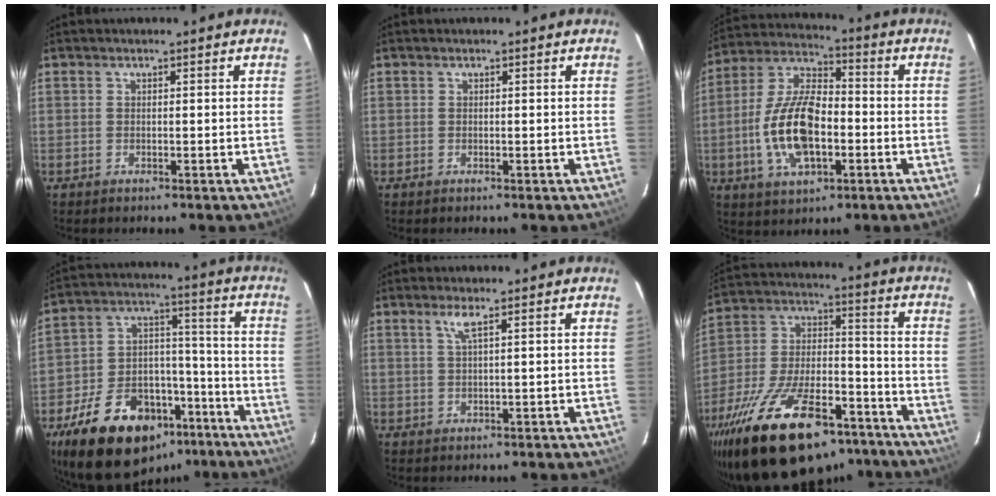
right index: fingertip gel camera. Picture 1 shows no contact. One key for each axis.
{"total": 0.0}
{"total": 15.8, "fx": -3.5, "fy": 7.6, "fz": 13.4, "tx": -0.277, "ty": 0.007, "tz": -0.064}
{"total": 23.4, "fx": -15.4, "fy": 12.8, "fz": 12.0, "tx": -0.239, "ty": 0.033, "tz": -0.225}
{"total": 2.3, "fx": 1.2, "fy": -0.4, "fz": 1.9, "tx": -0.034, "ty": -0.004, "tz": 0.027}
{"total": 29.4, "fx": -20.3, "fy": 12.2, "fz": 17.4, "tx": -0.324, "ty": -0.010, "tz": -0.307}